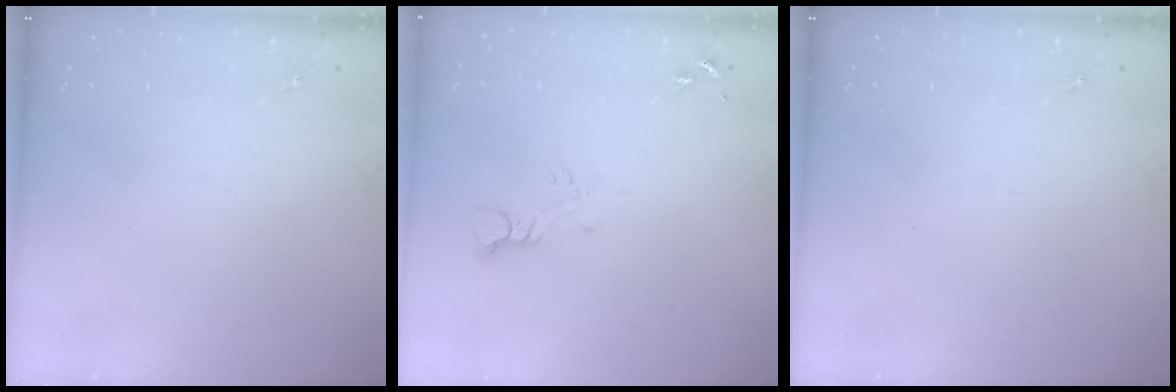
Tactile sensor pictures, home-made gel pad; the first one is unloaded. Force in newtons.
{"total": 3.4, "press": 3.4, "slide": 0.3}
{"total": 0.0}